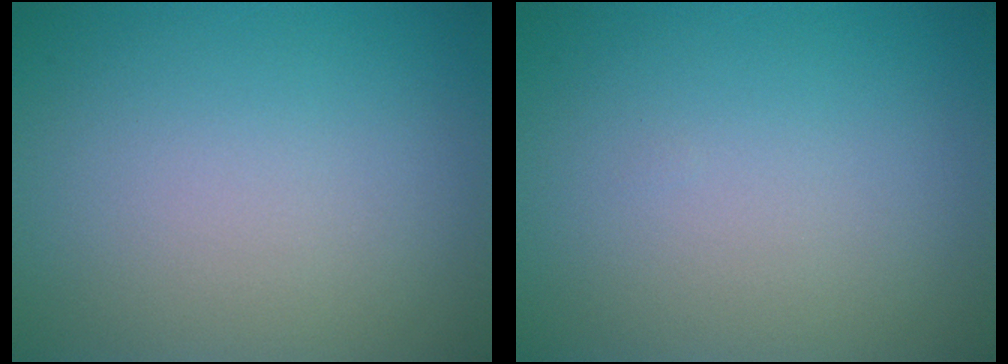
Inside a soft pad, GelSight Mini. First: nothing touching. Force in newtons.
{"total": 0.0}